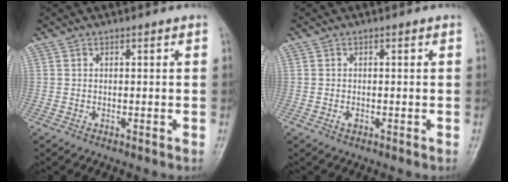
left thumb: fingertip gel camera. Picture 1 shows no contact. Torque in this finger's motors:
{"motor_torque": [-0.01, 0.01, 0.17, 0.10, 0.00]}